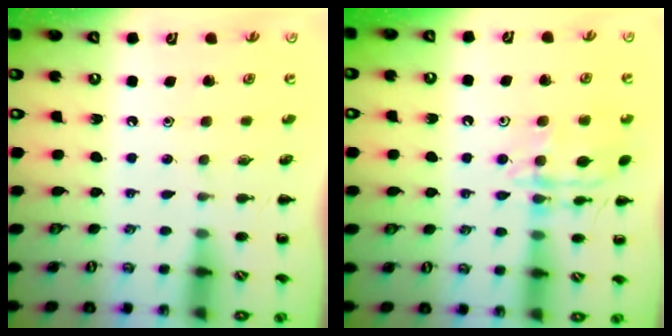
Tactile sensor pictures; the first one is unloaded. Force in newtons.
{"total": 13.0, "press": 13.0, "slide": 0.7}